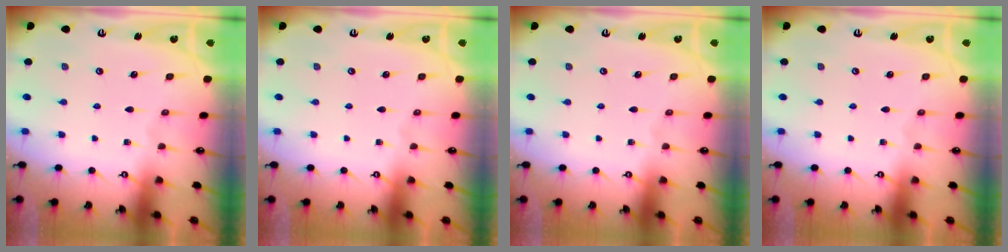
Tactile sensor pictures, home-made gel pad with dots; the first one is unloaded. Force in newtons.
{"total": 0.0}
{"total": 0.0}
{"total": 0.0}